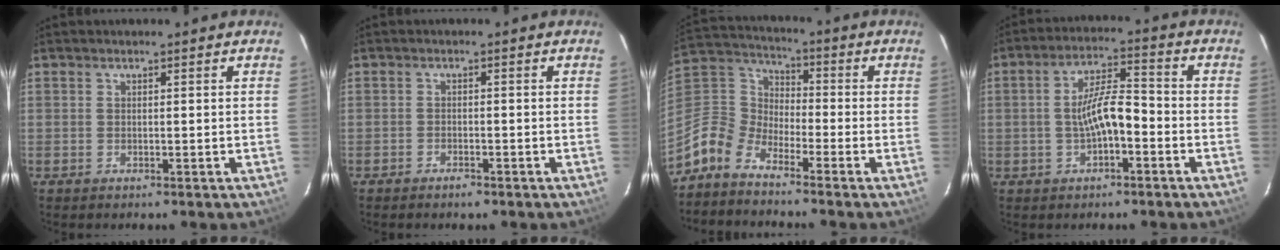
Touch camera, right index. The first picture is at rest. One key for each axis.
{"total": 1.9, "fx": -1.5, "fy": 0.8, "fz": 0.8, "tx": -0.020, "ty": 0.001, "tz": -0.028}
{"total": 9.1, "fx": -7.8, "fy": 3.8, "fz": 2.9, "tx": -0.067, "ty": 0.021, "tz": -0.181}
{"total": 7.6, "fx": -2.1, "fy": 2.3, "fz": 6.9, "tx": -0.128, "ty": 0.016, "tz": -0.031}